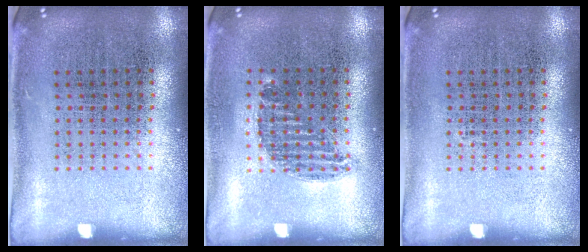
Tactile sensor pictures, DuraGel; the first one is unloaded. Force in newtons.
{"total": 0.8, "press": 0.7, "slide": 0.5}
{"total": 0.0}